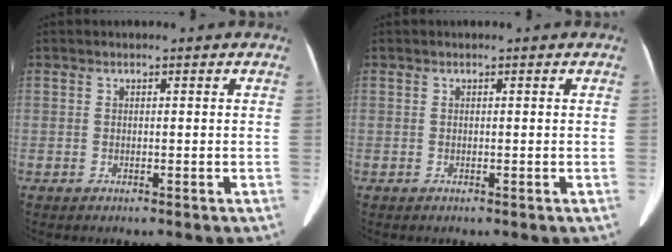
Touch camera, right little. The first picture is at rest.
{"total": 0.0}